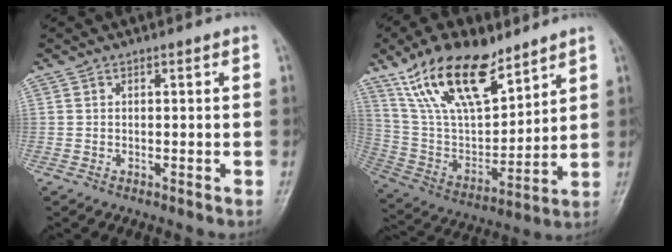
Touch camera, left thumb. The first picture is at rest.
{"total": 20.4, "force": [13.1, 8.9, 12.9], "torque": [-0.201, -0.051, 0.254]}